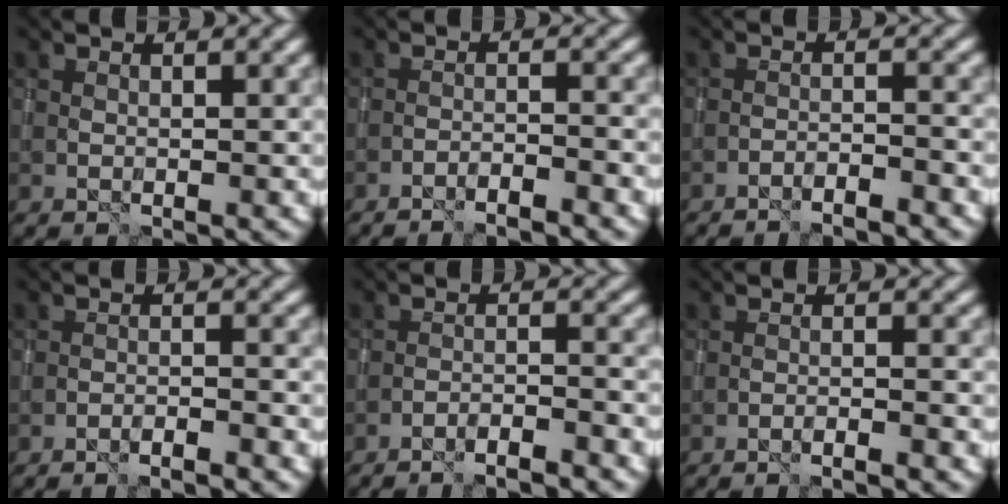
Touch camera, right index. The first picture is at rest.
{"total": 2.9, "force": [-2.6, 0.3, 1.3], "torque": [-0.020, 0.006, -0.044]}
{"total": 3.0, "force": [-2.7, 0.3, 1.1], "torque": [-0.017, 0.006, -0.044]}
{"total": 2.2, "force": [-1.9, 0.2, 1.1], "torque": [-0.021, 0.007, -0.033]}
{"total": 3.7, "force": [-3.2, 0.4, 1.6], "torque": [-0.025, 0.007, -0.053]}
{"total": 2.2, "force": [-1.7, 0.2, 1.3], "torque": [-0.021, 0.008, -0.037]}